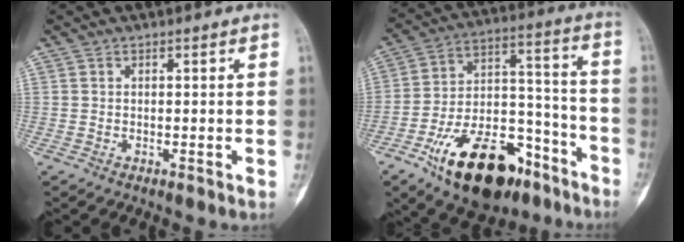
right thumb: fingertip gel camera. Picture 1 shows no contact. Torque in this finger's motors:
{"motor_torque": [2.60, 1.62, 1.69, -1.08, 0.29]}